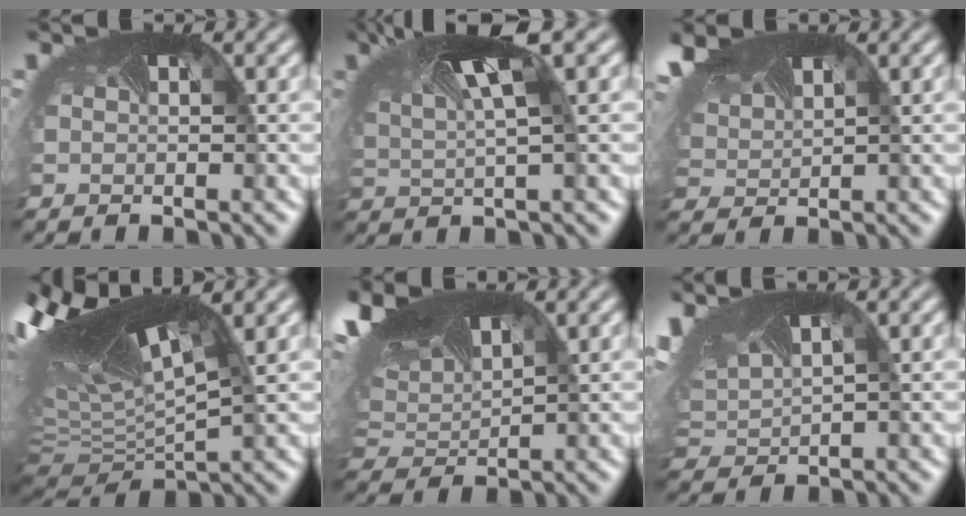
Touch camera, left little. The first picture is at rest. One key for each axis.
{"total": 5.8, "fx": 2.6, "fy": 1.5, "fz": 4.9, "tx": -0.107, "ty": 0.010, "tz": 0.050}
{"total": 6.5, "fx": 4.5, "fy": 2.9, "fz": 3.6, "tx": -0.100, "ty": 0.018, "tz": 0.082}
{"total": 14.5, "fx": 4.5, "fy": 6.4, "fz": 12.2, "tx": -0.235, "ty": 0.025, "tz": 0.088}
{"total": 9.4, "fx": 5.5, "fy": 4.3, "fz": 6.4, "tx": -0.139, "ty": 0.024, "tz": 0.090}
{"total": 6.3, "fx": 3.0, "fy": 3.0, "fz": 4.6, "tx": -0.112, "ty": 0.014, "tz": 0.058}